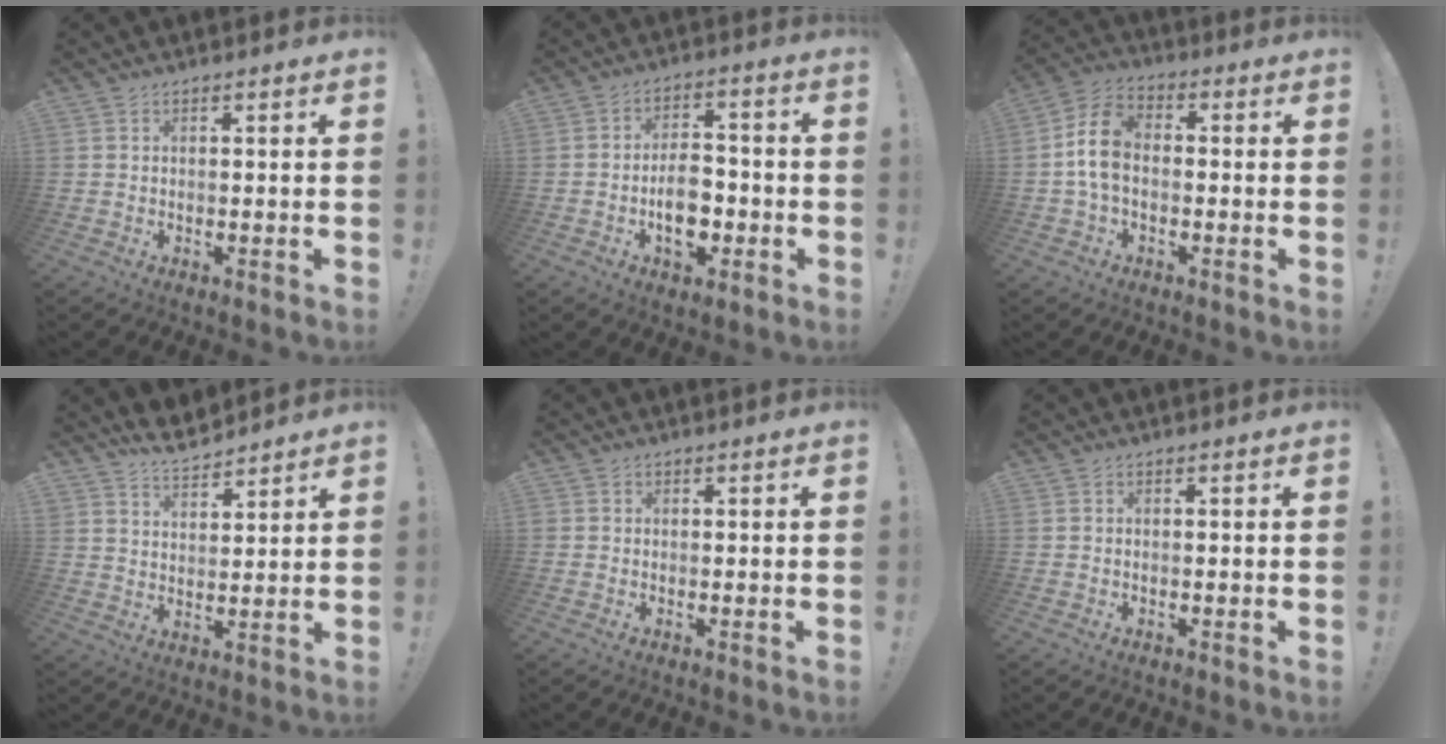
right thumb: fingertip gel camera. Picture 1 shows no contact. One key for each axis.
{"total": 10.5, "fx": -3.2, "fy": 6.5, "fz": 7.5, "tx": -0.121, "ty": 0.016, "tz": -0.053}
{"total": 10.7, "fx": -0.6, "fy": 7.1, "fz": 8.0, "tx": -0.155, "ty": 0.014, "tz": -0.005}
{"total": 7.0, "fx": 6.5, "fy": 2.2, "fz": 1.4, "tx": -0.029, "ty": -0.046, "tz": 0.121}
{"total": 0.6, "fx": 0.1, "fy": 0.6, "fz": -0.1, "tx": -0.005, "ty": 0.004, "tz": 0.004}
{"total": 0.0}